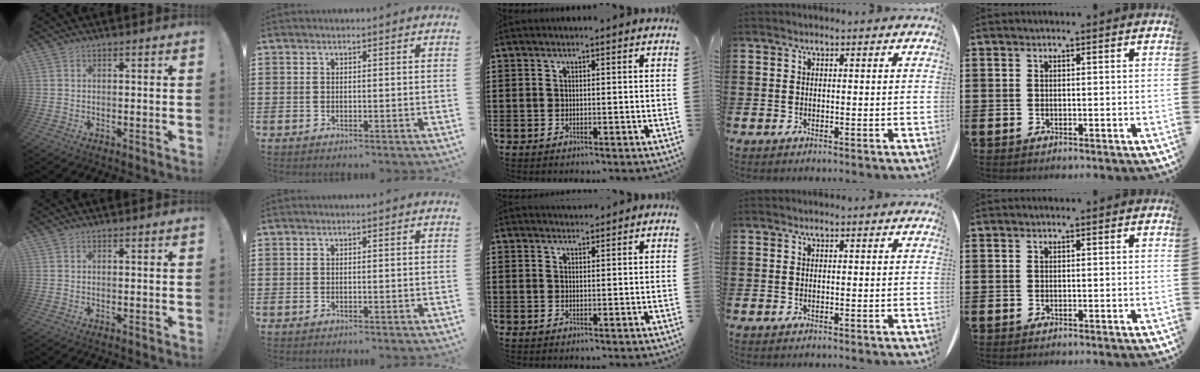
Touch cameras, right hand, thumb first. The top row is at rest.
{"middle": {"total": 1.6, "force": [1.6, 0.3, 0.0], "torque": [0.004, -0.001, 0.028]}}